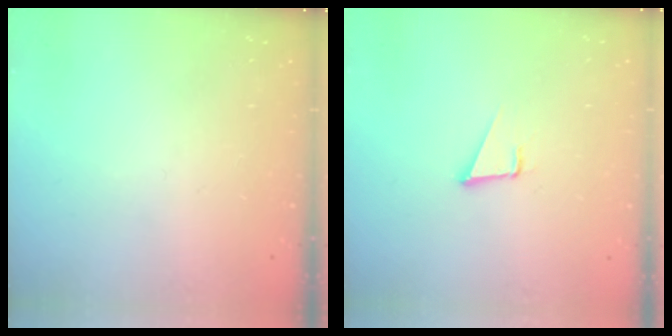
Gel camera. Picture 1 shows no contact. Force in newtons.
{"total": 3.4, "press": 2.6, "slide": 2.2}